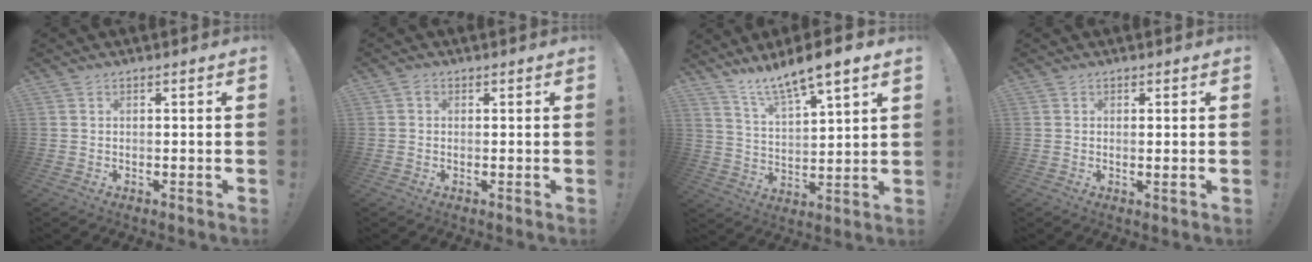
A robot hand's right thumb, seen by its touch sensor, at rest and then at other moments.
{"total": 0.8, "force": [0.2, 0.6, 0.5], "torque": [-0.001, -0.001, 0.002]}
{"total": 10.0, "force": [8.6, 0.9, 5.0], "torque": [-0.092, -0.065, 0.149]}
{"total": 1.5, "force": [0.5, -0.2, 1.4], "torque": [-0.013, -0.006, 0.004]}